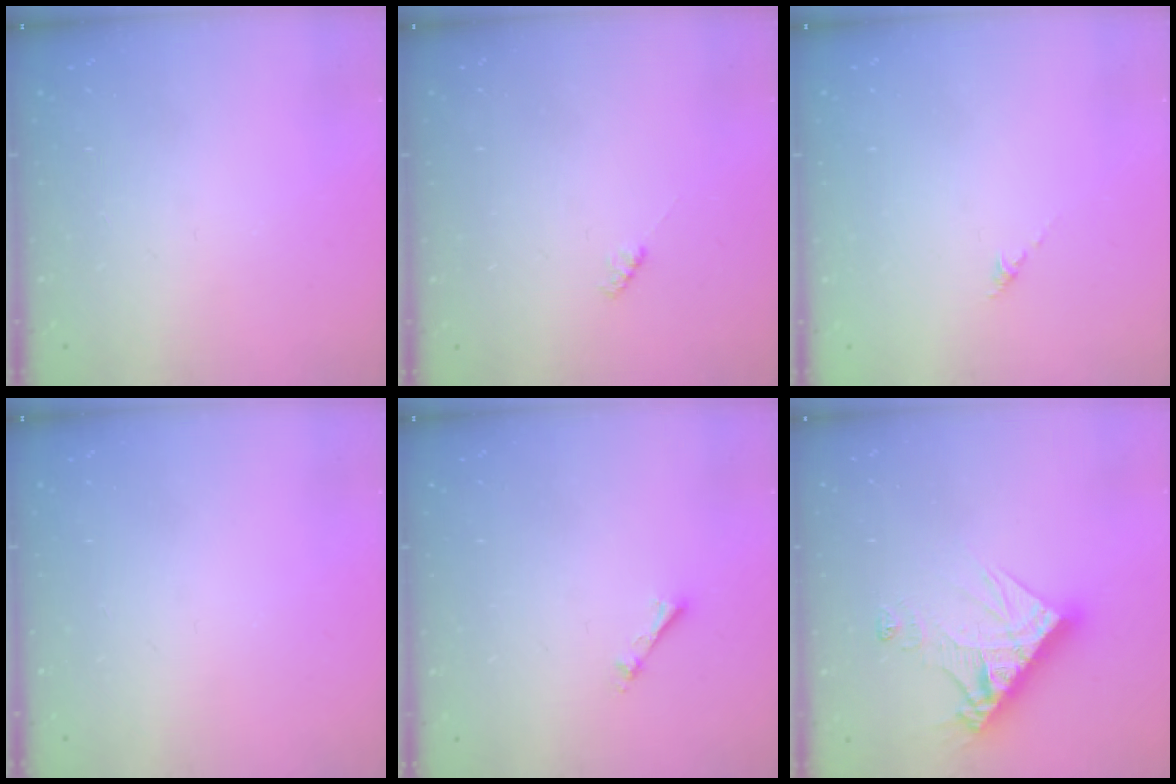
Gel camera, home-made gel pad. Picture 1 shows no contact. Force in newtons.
{"total": 2.3, "press": 2.2, "slide": 0.5}
{"total": 0.0}
{"total": 0.0}
{"total": 2.7, "press": 2.7, "slide": 0.3}
{"total": 13.6, "press": 13.5, "slide": 1.2}